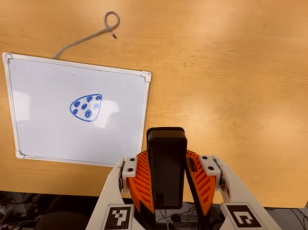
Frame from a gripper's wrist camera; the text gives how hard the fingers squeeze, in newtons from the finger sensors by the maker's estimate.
{"total": 8.7, "left": 7.1, "right": 10.3}